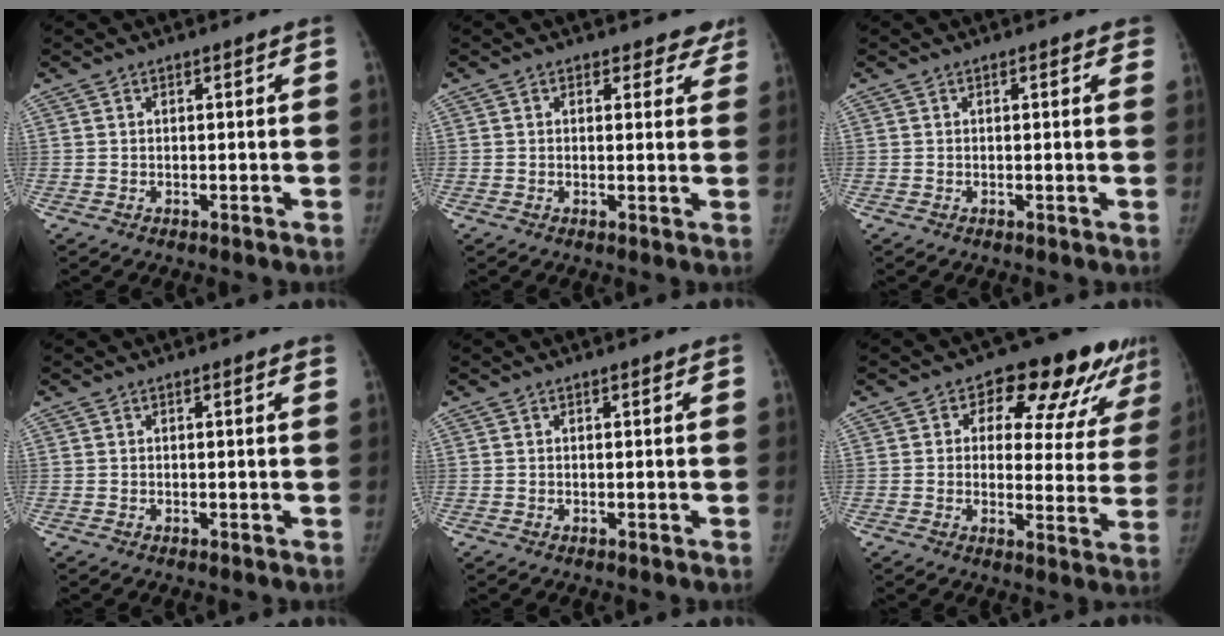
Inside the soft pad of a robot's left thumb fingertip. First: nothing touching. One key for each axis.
{"total": 4.1, "fx": 3.2, "fy": 2.5, "fz": 0.3, "tx": 0.039, "ty": -0.013, "tz": 0.024}
{"total": 1.8, "fx": 1.0, "fy": 0.7, "fz": 1.4, "tx": -0.007, "ty": 0.002, "tz": 0.008}
{"total": 1.2, "fx": 0.8, "fy": 0.1, "fz": 0.8, "tx": -0.007, "ty": 0.004, "tz": 0.008}
{"total": 0.0}
{"total": 16.3, "fx": 9.0, "fy": 8.7, "fz": 10.4, "tx": -0.074, "ty": -0.017, "tz": 0.109}